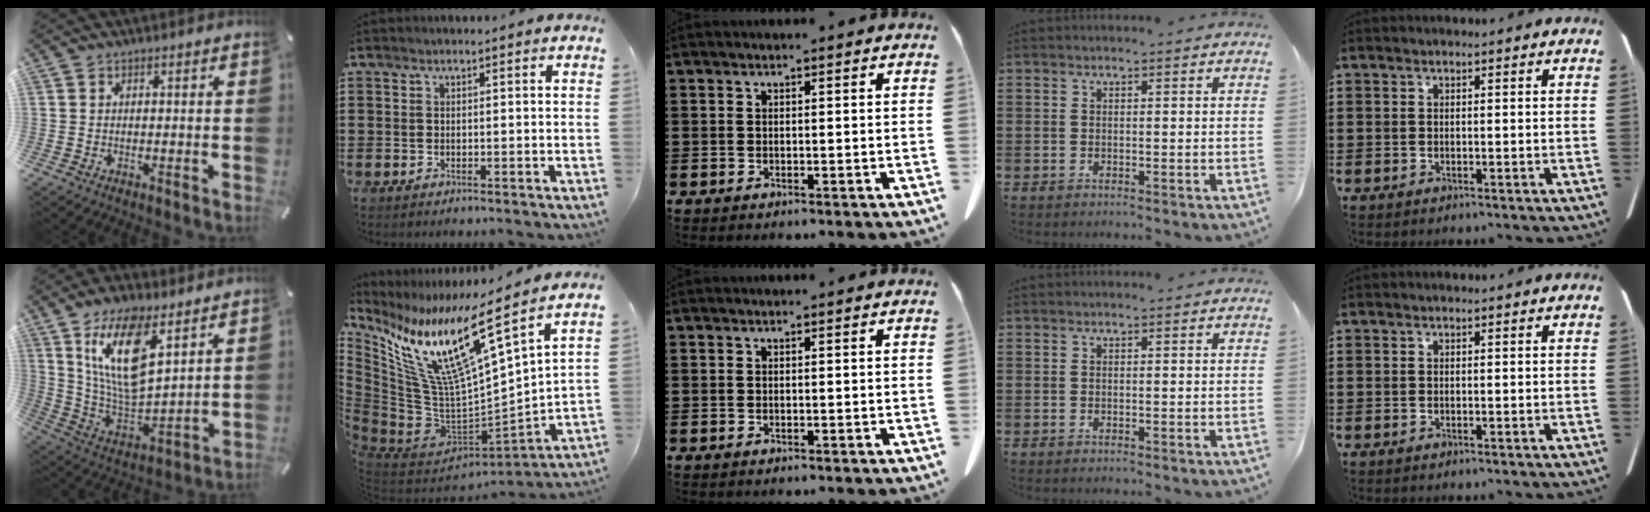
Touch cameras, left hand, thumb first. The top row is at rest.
{"thumb": {"total": 17.2, "force": [10.0, 7.3, 11.9], "torque": [-0.263, -0.051, 0.172]}, "index": {"total": 14.9, "force": [8.9, 2.9, 11.6], "torque": [-0.253, -0.069, 0.141]}}